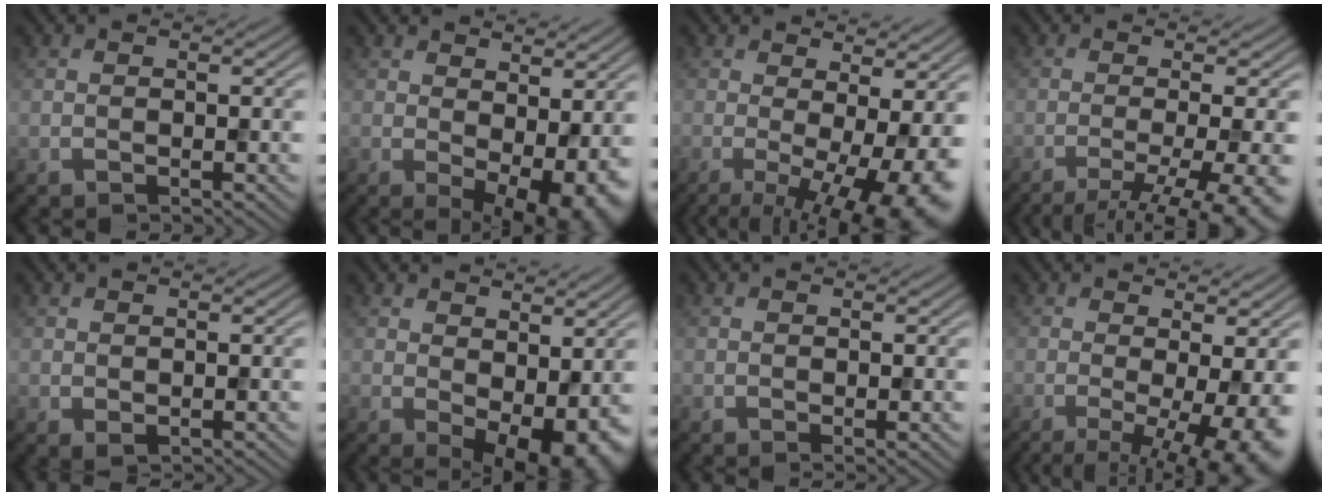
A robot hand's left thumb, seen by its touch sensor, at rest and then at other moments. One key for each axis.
{"total": 9.2, "fx": 0.1, "fy": 4.8, "fz": 7.8, "tx": -0.106, "ty": -0.019, "tz": 0.020}
{"total": 12.5, "fx": -2.6, "fy": 4.1, "fz": 11.6, "tx": -0.161, "ty": -0.013, "tz": -0.025}
{"total": 9.5, "fx": -4.4, "fy": 2.2, "fz": 8.2, "tx": -0.112, "ty": -0.011, "tz": -0.056}
{"total": 0.9, "fx": 0.4, "fy": 0.5, "fz": 0.6, "tx": -0.012, "ty": -0.004, "tz": 0.011}
{"total": 9.1, "fx": 0.2, "fy": 5.2, "fz": 7.5, "tx": -0.106, "ty": -0.021, "tz": 0.021}
{"total": 0.6, "fx": 0.3, "fy": 0.1, "fz": 0.5, "tx": -0.006, "ty": -0.002, "tz": 0.006}
{"total": 11.4, "fx": -2.5, "fy": 3.2, "fz": 10.6, "tx": -0.135, "ty": -0.006, "tz": -0.026}